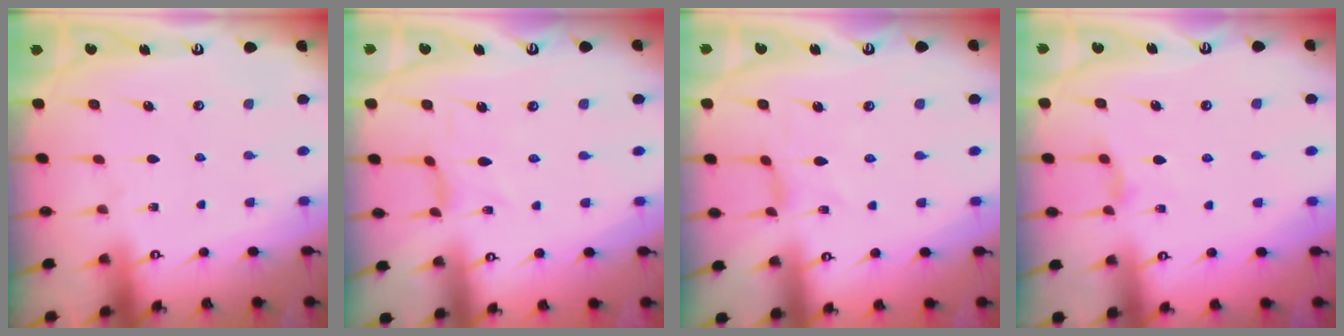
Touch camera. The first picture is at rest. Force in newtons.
{"total": 0.6, "press": 0.6, "slide": 0.2}
{"total": 0.0}
{"total": 2.7, "press": 2.7, "slide": 0.5}